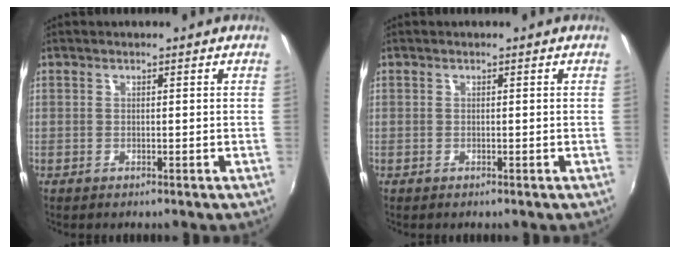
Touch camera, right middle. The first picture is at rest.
{"total": 0.0}